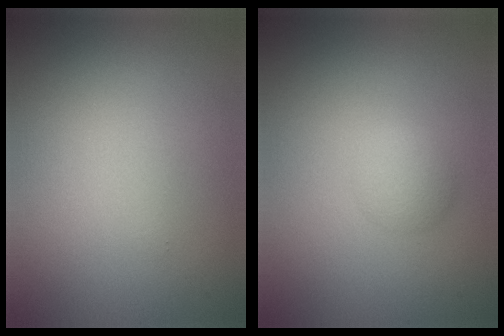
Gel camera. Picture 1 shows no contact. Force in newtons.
{"total": 1.7, "press": 1.7, "slide": 0.0}